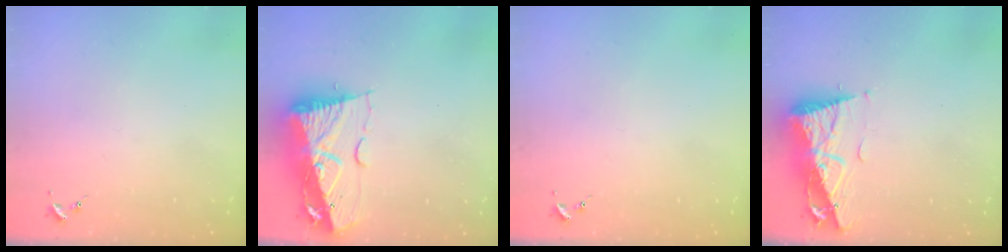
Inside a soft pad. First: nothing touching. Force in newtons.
{"total": 14.8, "press": 14.7, "slide": 1.8}
{"total": 0.0}
{"total": 11.0, "press": 10.9, "slide": 1.3}